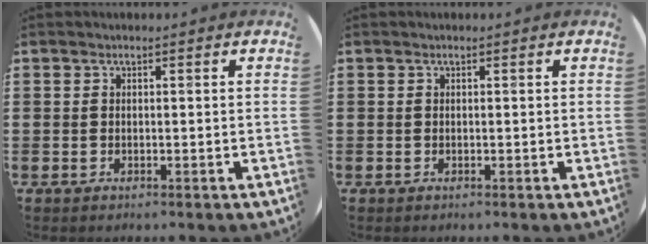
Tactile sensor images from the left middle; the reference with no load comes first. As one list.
[{"total": 0.0}]